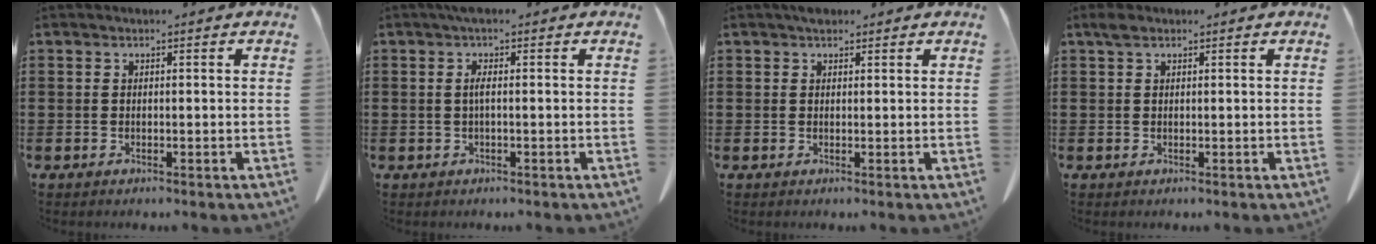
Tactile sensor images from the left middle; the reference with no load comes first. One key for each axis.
{"total": 1.7, "fx": -0.1, "fy": 0.1, "fz": 1.7, "tx": -0.034, "ty": -0.001, "tz": -0.002}
{"total": 1.3, "fx": 1.1, "fy": 0.7, "fz": 0.4, "tx": -0.004, "ty": -0.001, "tz": 0.019}
{"total": 1.2, "fx": 0.7, "fy": 0.6, "fz": 0.7, "tx": -0.018, "ty": 0.005, "tz": 0.012}